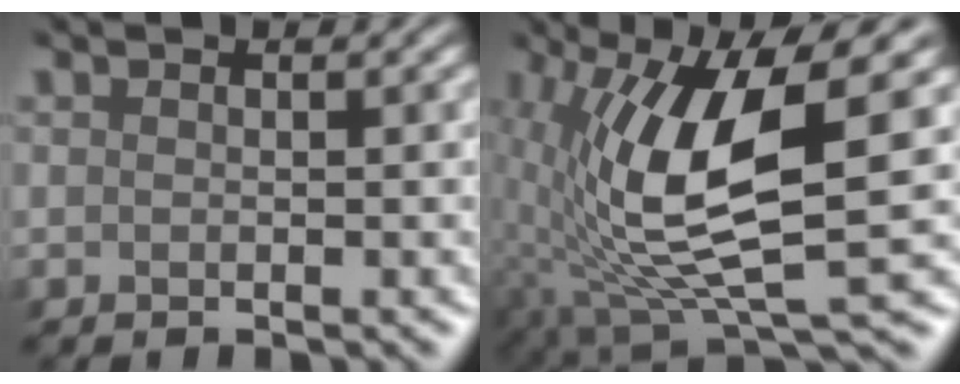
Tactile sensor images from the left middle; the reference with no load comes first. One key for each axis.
{"total": 10.3, "fx": 1.1, "fy": 2.9, "fz": 9.8, "tx": -0.201, "ty": -0.016, "tz": 0.020}